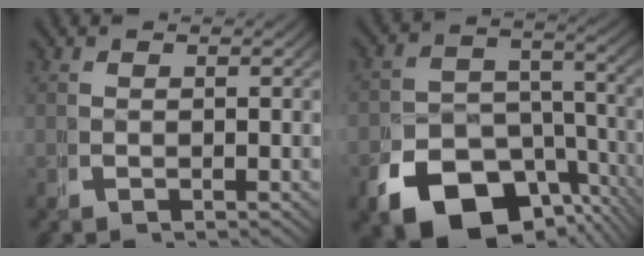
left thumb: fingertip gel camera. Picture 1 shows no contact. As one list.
[{"total": 13.2, "force": [-7.3, 8.5, 6.9], "torque": [-0.108, -0.039, -0.107]}]